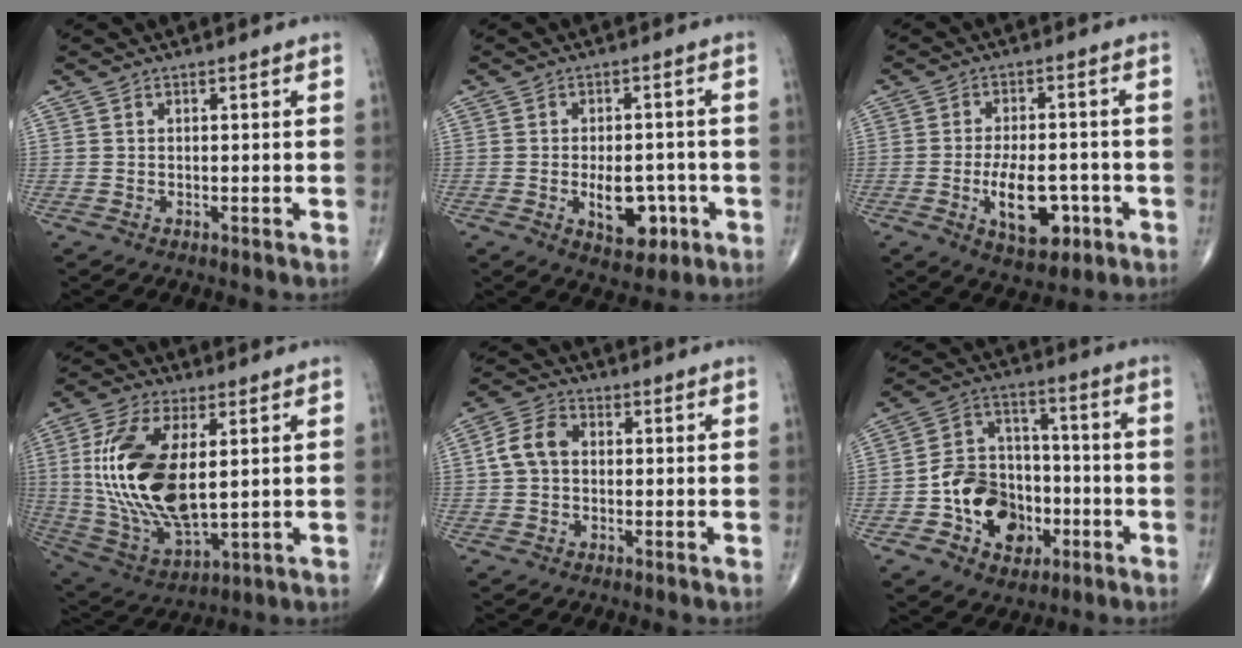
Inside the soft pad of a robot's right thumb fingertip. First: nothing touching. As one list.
[{"total": 8.3, "force": [-2.5, 4.8, 6.3], "torque": [-0.070, 0.010, -0.025]}, {"total": 10.6, "force": [-3.4, 5.4, 8.5], "torque": [-0.123, 0.010, -0.045]}, {"total": 20.9, "force": [2.9, 10.0, 18.1], "torque": [-0.367, -0.020, 0.065]}, {"total": 6.4, "force": [0.4, 4.8, 4.3], "torque": [-0.080, 0.021, -0.001]}, {"total": 15.7, "force": [-4.9, 12.0, 9.0], "torque": [-0.104, 0.044, -0.079]}]